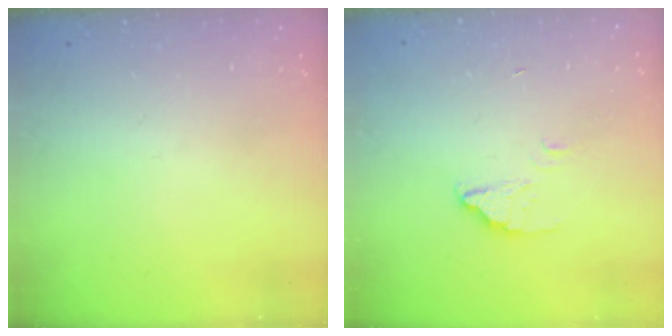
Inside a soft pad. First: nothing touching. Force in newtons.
{"total": 2.6, "press": 2.6, "slide": 0.2}